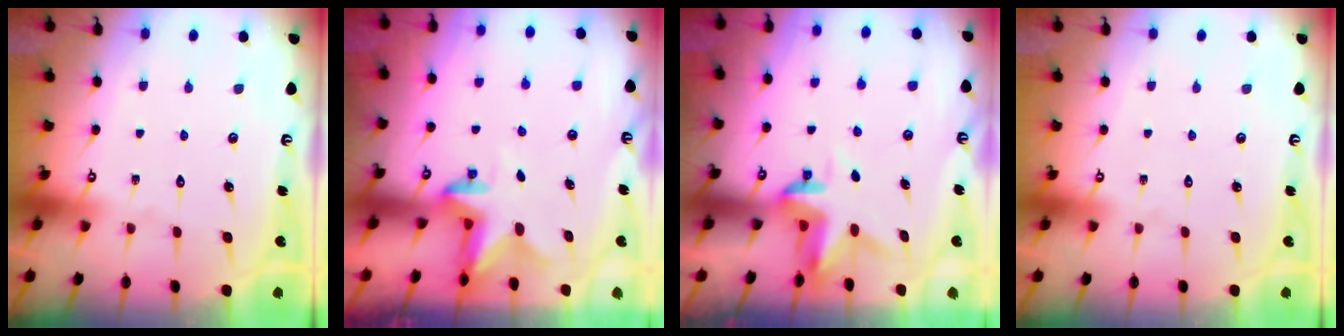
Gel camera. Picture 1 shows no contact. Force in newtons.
{"total": 2.6, "press": 2.6, "slide": 0.6}
{"total": 3.6, "press": 3.6, "slide": 0.1}
{"total": 0.0}